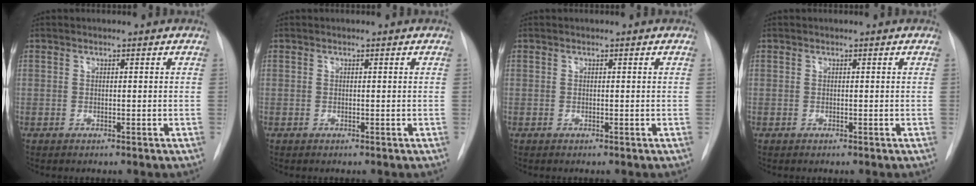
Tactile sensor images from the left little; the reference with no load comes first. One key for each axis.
{"total": 0.0}
{"total": 0.0}
{"total": 0.0}